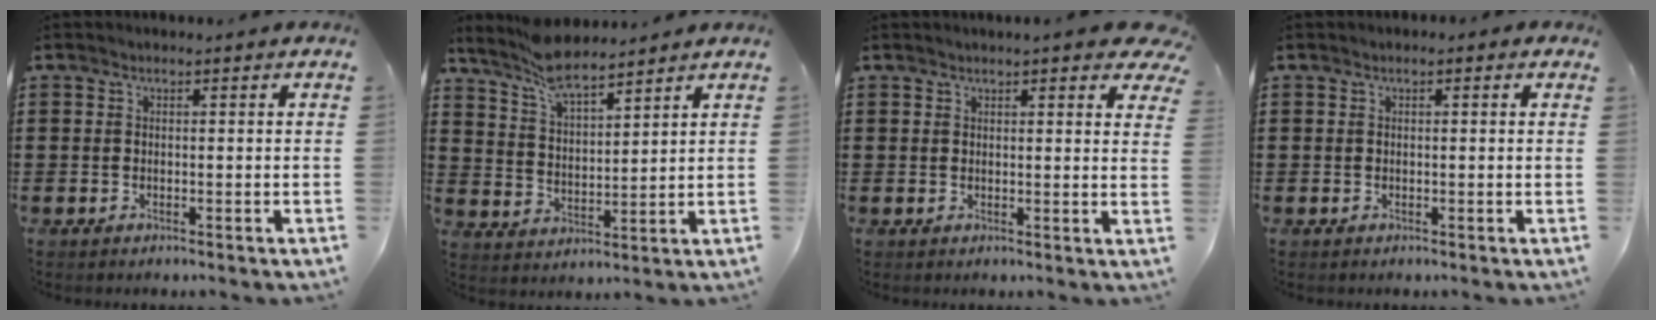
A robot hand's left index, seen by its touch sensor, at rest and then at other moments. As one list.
[{"total": 6.9, "force": [6.2, 1.5, 2.7], "torque": [-0.074, -0.016, 0.114]}, {"total": 3.5, "force": [3.0, 0.4, 1.7], "torque": [-0.026, -0.010, 0.053]}, {"total": 0.6, "force": [0.0, 0.6, 0.0], "torque": [-0.003, 0.005, -0.001]}]